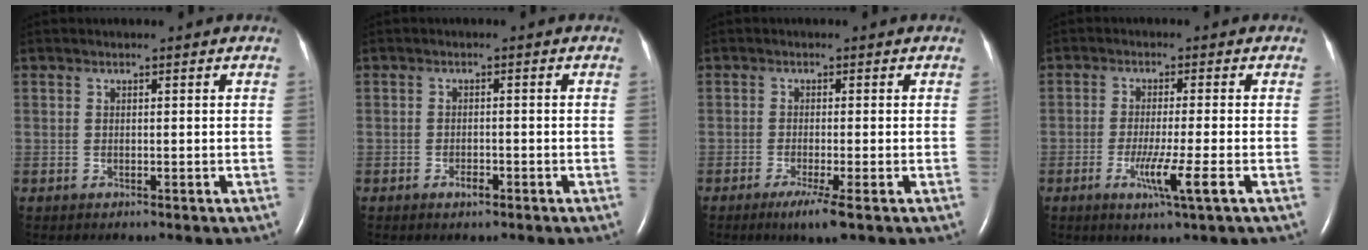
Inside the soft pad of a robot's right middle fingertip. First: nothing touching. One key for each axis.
{"total": 1.5, "fx": -0.9, "fy": 0.6, "fz": 1.0, "tx": -0.017, "ty": 0.001, "tz": -0.012}
{"total": 3.9, "fx": -2.2, "fy": -0.2, "fz": 3.2, "tx": -0.060, "ty": -0.014, "tz": -0.039}
{"total": 5.6, "fx": -2.1, "fy": -0.7, "fz": 5.2, "tx": -0.095, "ty": -0.017, "tz": -0.038}